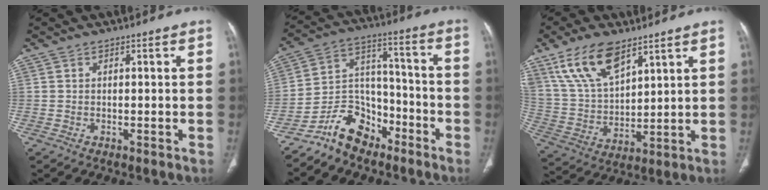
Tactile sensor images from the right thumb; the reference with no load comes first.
{"total": 10.6, "force": [-8.0, 6.1, 3.3], "torque": [-0.039, 0.087, -0.156]}
{"total": 14.7, "force": [9.3, 6.8, 9.1], "torque": [-0.156, -0.033, 0.193]}